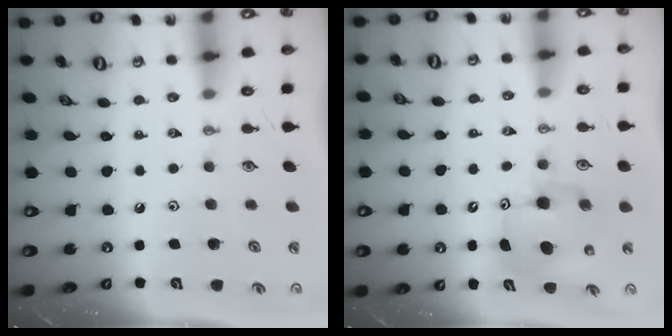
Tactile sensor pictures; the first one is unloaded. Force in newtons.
{"total": 8.0, "press": 8.0, "slide": 0.8}